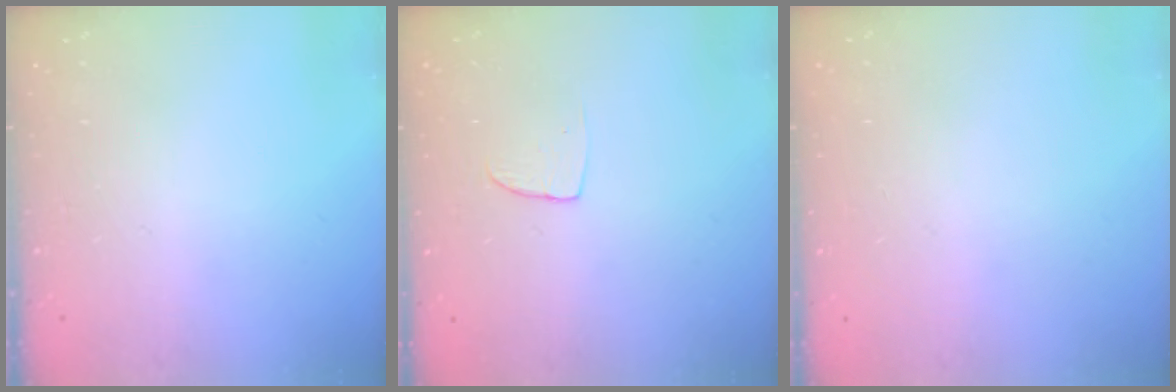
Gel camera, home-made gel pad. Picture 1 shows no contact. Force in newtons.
{"total": 3.3, "press": 3.3, "slide": 0.2}
{"total": 0.0}